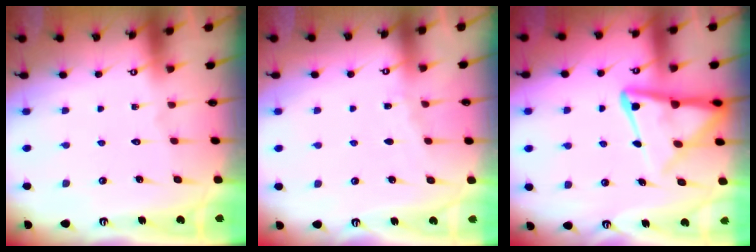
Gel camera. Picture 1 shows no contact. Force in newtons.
{"total": 2.9, "press": 2.9, "slide": 0.4}
{"total": 12.0, "press": 11.9, "slide": 1.2}